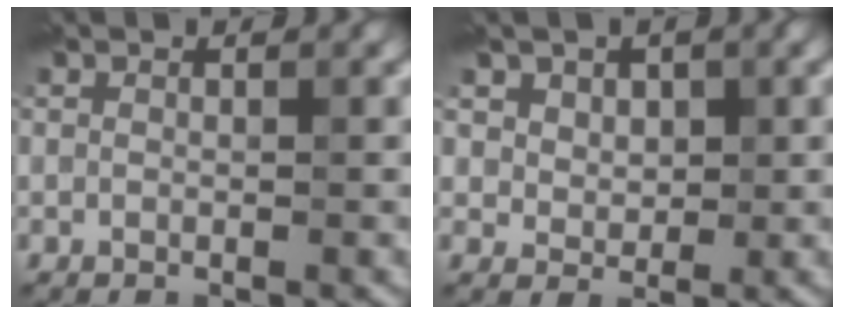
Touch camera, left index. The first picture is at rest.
{"total": 3.7, "force": [2.2, 2.7, 1.4], "torque": [-0.046, -0.010, 0.051]}